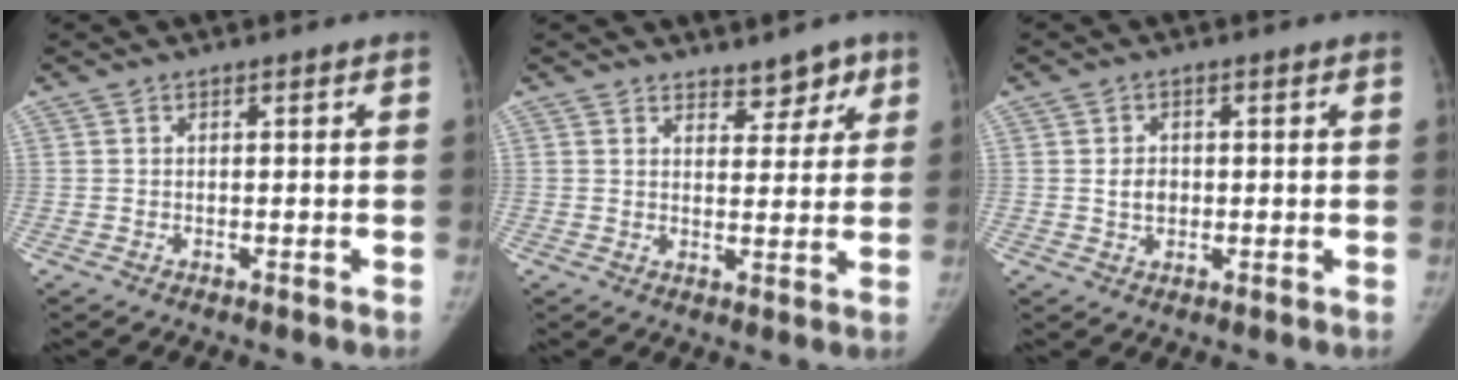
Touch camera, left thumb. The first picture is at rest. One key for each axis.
{"total": 5.1, "fx": 3.8, "fy": 2.7, "fz": 2.0, "tx": 0.010, "ty": -0.023, "tz": 0.054}
{"total": 3.3, "fx": 0.1, "fy": 2.7, "fz": 2.0, "tx": -0.022, "ty": 0.000, "tz": 0.003}